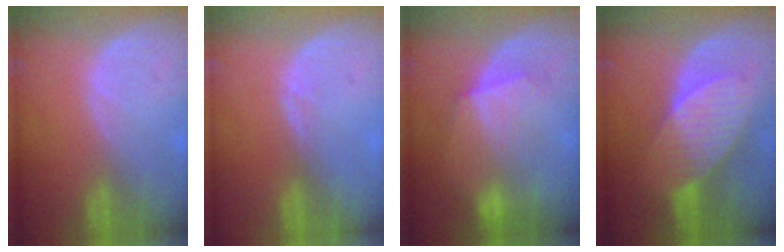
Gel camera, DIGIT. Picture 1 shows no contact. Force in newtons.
{"total": 0.8, "press": 0.6, "slide": 0.6}
{"total": 7.3, "press": 7.2, "slide": 0.7}
{"total": 7.5, "press": 7.5, "slide": 0.2}